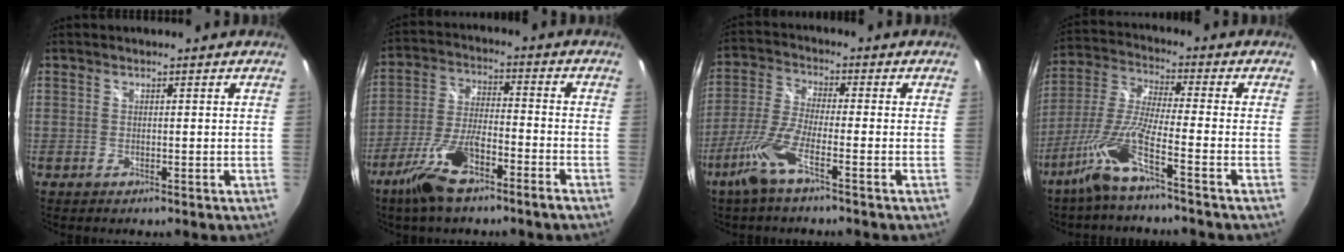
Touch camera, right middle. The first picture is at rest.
{"total": 11.4, "force": [-7.6, 2.3, 8.2], "torque": [-0.180, -0.010, -0.144]}
{"total": 8.4, "force": [-4.8, 0.8, 6.8], "torque": [-0.156, -0.007, -0.098]}
{"total": 9.7, "force": [-6.0, -0.1, 7.6], "torque": [-0.166, -0.003, -0.118]}